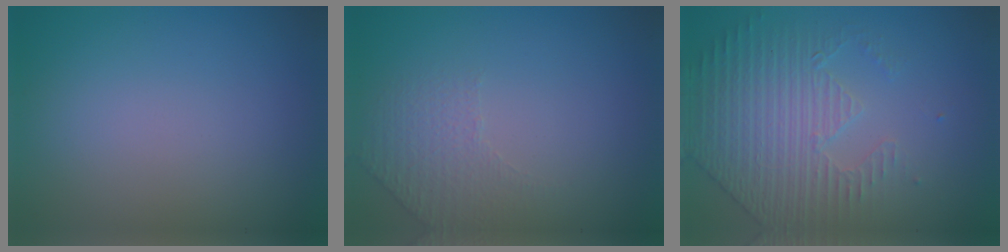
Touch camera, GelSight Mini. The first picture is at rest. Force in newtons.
{"total": 1.5, "press": 1.0, "slide": 1.1}
{"total": 4.4, "press": 3.5, "slide": 2.6}